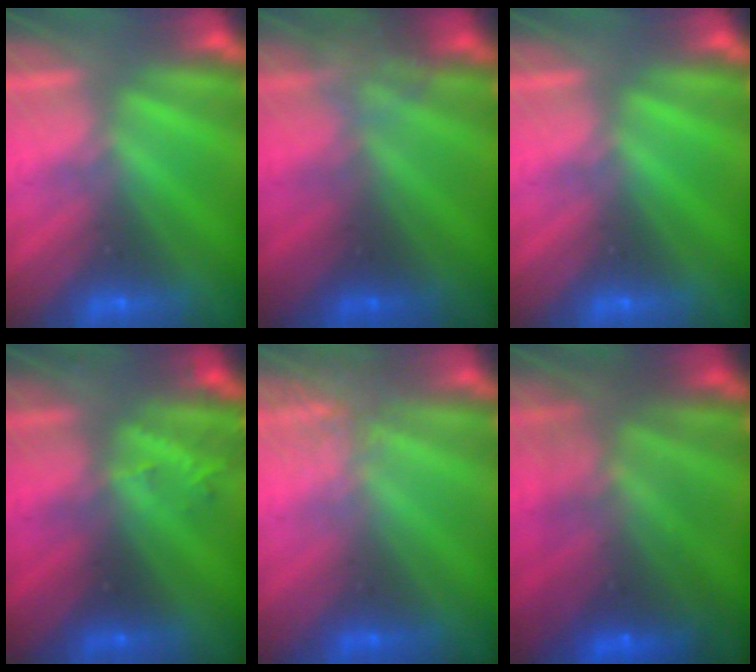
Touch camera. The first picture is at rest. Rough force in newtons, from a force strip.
{"total": 2.2}
{"total": 0.0}
{"total": 2.7}
{"total": 2.2}
{"total": 5.8}